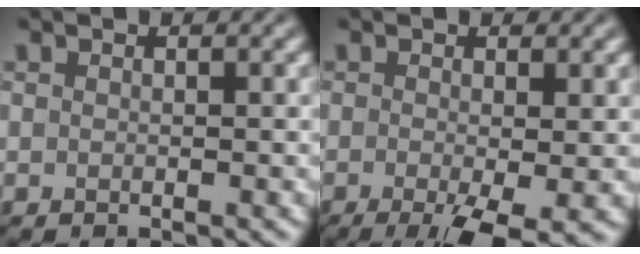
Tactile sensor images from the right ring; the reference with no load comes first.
{"total": 6.5, "force": [-3.0, 1.8, 5.5], "torque": [-0.098, -0.010, -0.047]}